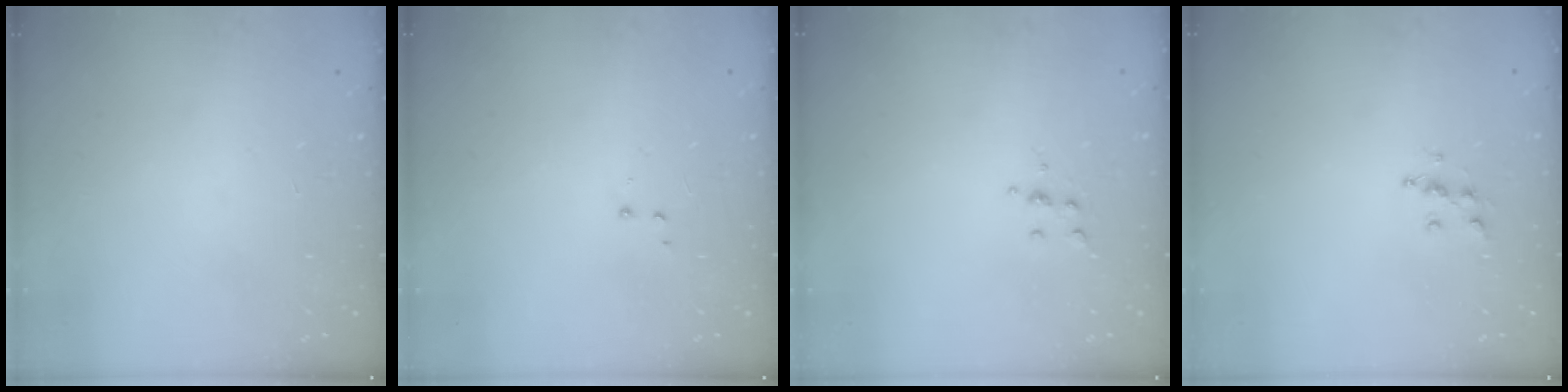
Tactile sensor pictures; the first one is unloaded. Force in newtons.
{"total": 2.8, "press": 2.7, "slide": 0.5}
{"total": 4.0, "press": 3.9, "slide": 0.9}
{"total": 6.1, "press": 6.1, "slide": 0.4}